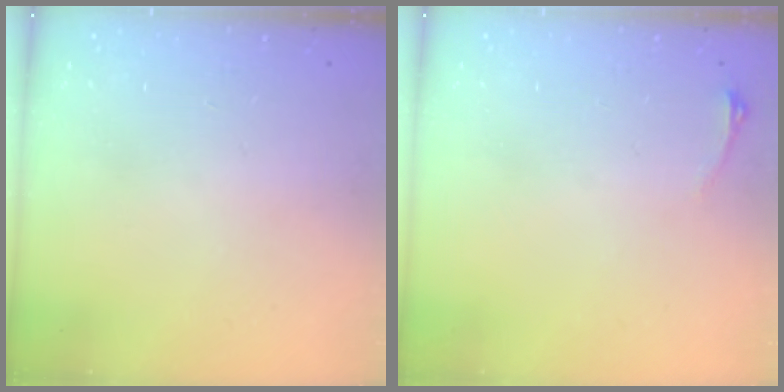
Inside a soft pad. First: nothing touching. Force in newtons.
{"total": 2.9, "press": 2.6, "slide": 1.5}